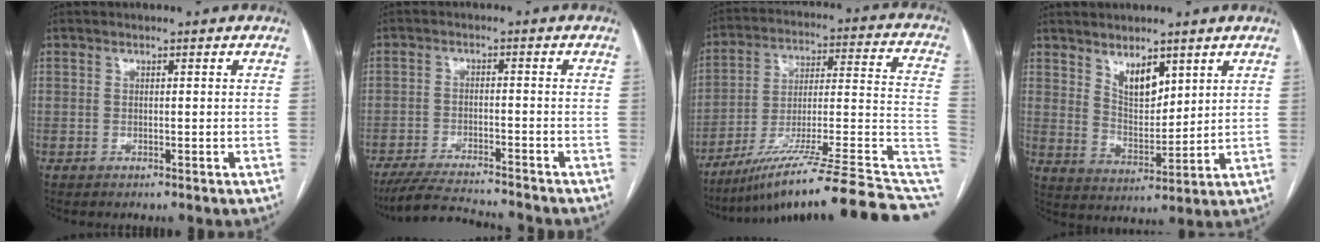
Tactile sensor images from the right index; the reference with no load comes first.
{"total": 7.3, "force": [-6.8, 0.4, 2.5], "torque": [-0.041, -0.014, -0.113]}
{"total": 27.7, "force": [-21.3, 1.7, 17.7], "torque": [-0.174, 0.010, -0.318]}
{"total": 6.4, "force": [4.0, 2.8, 4.1], "torque": [-0.076, -0.008, 0.081]}